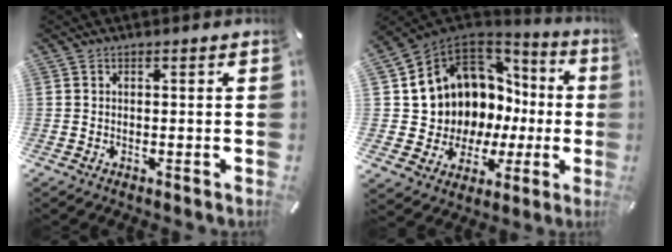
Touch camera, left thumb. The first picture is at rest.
{"total": 10.0, "force": [4.0, 9.0, 2.2], "torque": [-0.061, -0.069, 0.092]}